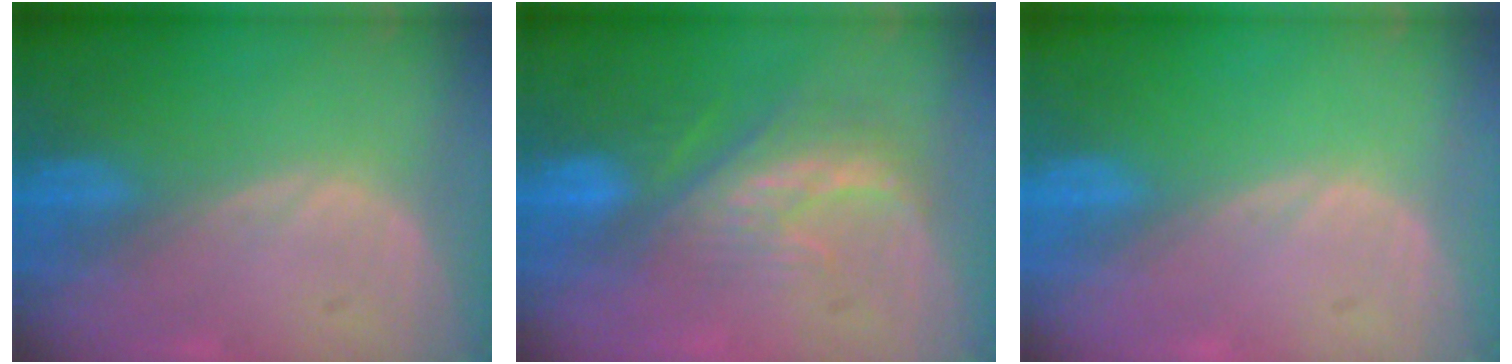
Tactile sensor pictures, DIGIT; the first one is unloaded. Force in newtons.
{"total": 8.0, "press": 7.3, "slide": 3.4}
{"total": 0.0}